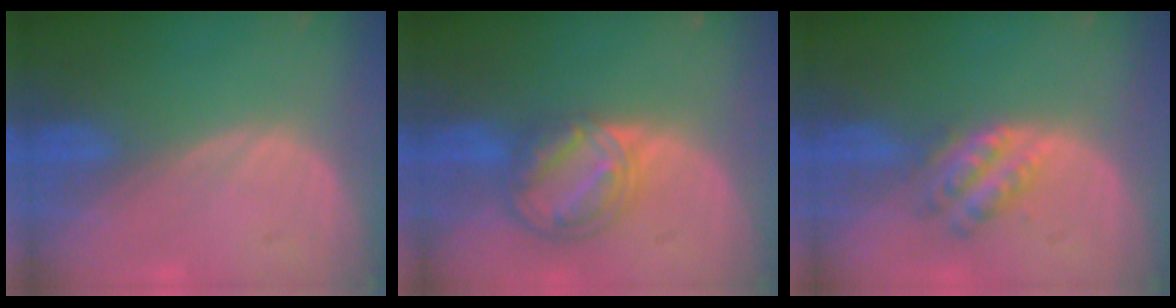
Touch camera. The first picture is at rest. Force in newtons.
{"total": 8.1, "press": 6.9, "slide": 4.4}
{"total": 5.1, "press": 4.8, "slide": 1.8}